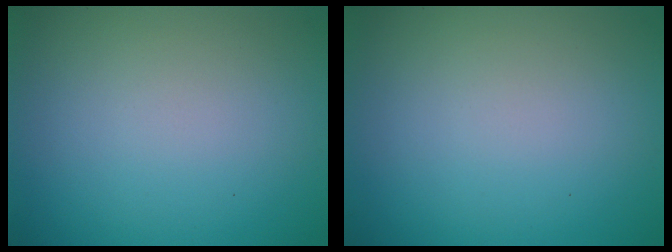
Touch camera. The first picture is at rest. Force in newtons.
{"total": 0.0}